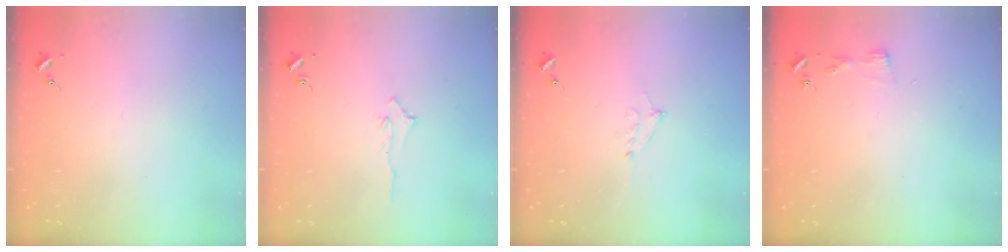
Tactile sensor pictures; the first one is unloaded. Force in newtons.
{"total": 2.9, "press": 2.9, "slide": 0.4}
{"total": 5.2, "press": 5.2, "slide": 0.3}
{"total": 2.9, "press": 2.9, "slide": 0.3}